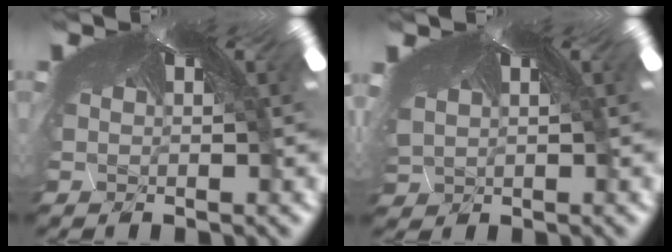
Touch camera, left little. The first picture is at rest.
{"total": 2.6, "force": [-2.0, -0.7, -1.6], "torque": [0.000, -0.023, -0.011]}